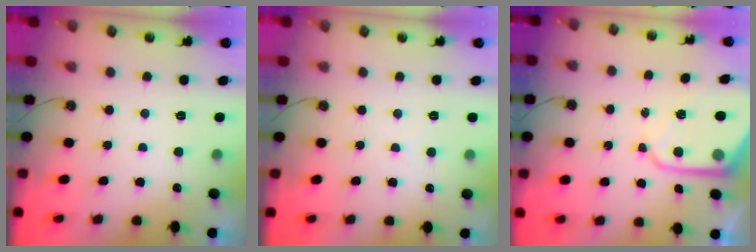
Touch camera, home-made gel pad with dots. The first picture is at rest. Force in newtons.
{"total": 2.1, "press": 2.0, "slide": 0.4}
{"total": 10.9, "press": 10.9, "slide": 0.9}